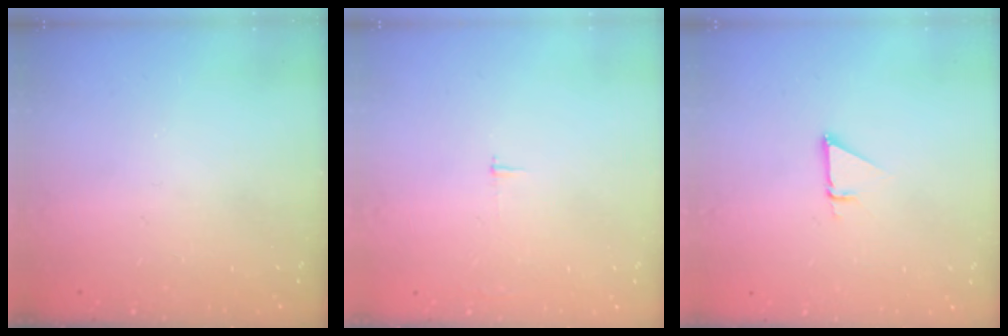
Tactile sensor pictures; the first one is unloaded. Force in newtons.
{"total": 2.3, "press": 2.3, "slide": 0.2}
{"total": 2.3, "press": 2.3, "slide": 0.1}